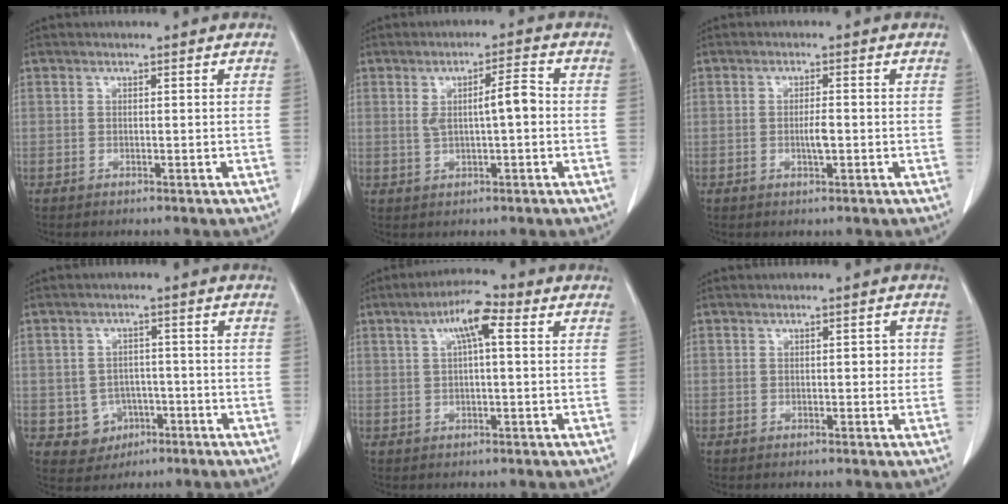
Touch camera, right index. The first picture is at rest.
{"total": 5.1, "force": [0.4, 0.9, 5.0], "torque": [-0.085, 0.014, 0.011]}
{"total": 2.3, "force": [-0.3, 0.3, 2.2], "torque": [-0.042, 0.001, -0.003]}
{"total": 4.9, "force": [-1.7, 4.5, 0.9], "torque": [-0.006, 0.010, -0.016]}
{"total": 6.2, "force": [2.1, 1.2, 5.8], "torque": [-0.106, 0.022, 0.031]}
{"total": 1.9, "force": [0.1, 1.0, 1.6], "torque": [-0.015, 0.004, 0.000]}